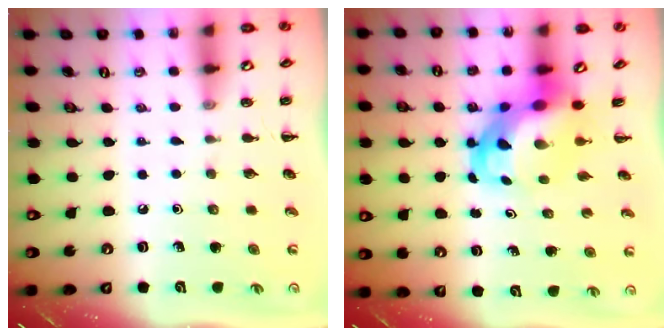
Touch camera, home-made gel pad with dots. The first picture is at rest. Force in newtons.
{"total": 6.3, "press": 6.0, "slide": 1.7}